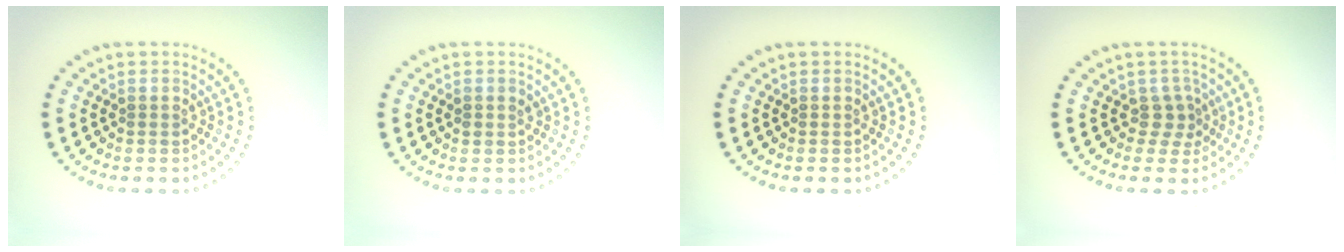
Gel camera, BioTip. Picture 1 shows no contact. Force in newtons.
{"total": 0.7, "press": 0.6, "slide": 0.2}
{"total": 0.0}
{"total": 1.9, "press": 1.2, "slide": 1.5}